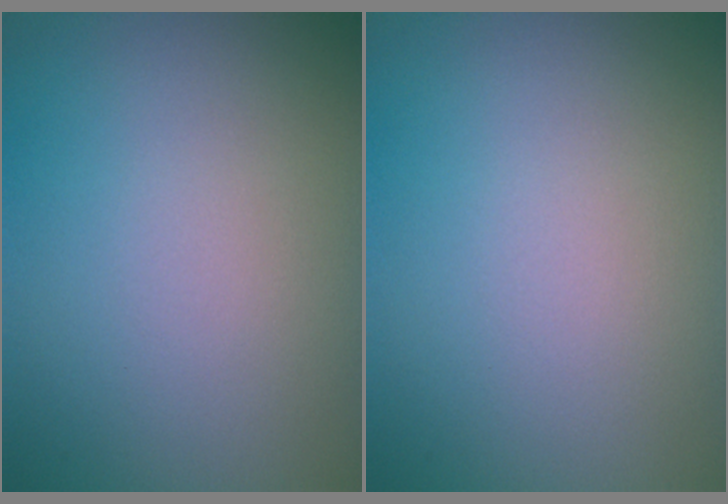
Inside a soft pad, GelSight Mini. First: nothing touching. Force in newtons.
{"total": 0.0}